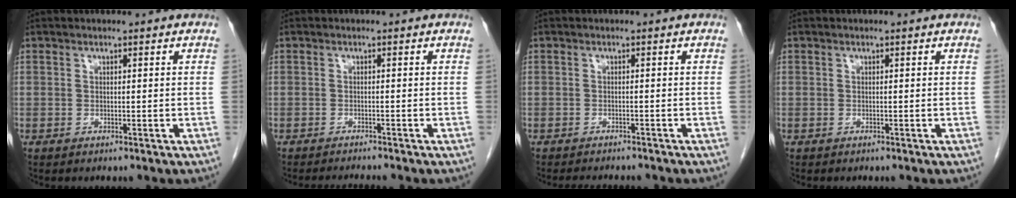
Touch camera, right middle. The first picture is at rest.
{"total": 2.8, "force": [-2.6, -0.7, 0.8], "torque": [-0.013, -0.012, -0.039]}
{"total": 5.2, "force": [-4.8, 0.9, 1.8], "torque": [-0.022, -0.006, -0.064]}
{"total": 0.0}